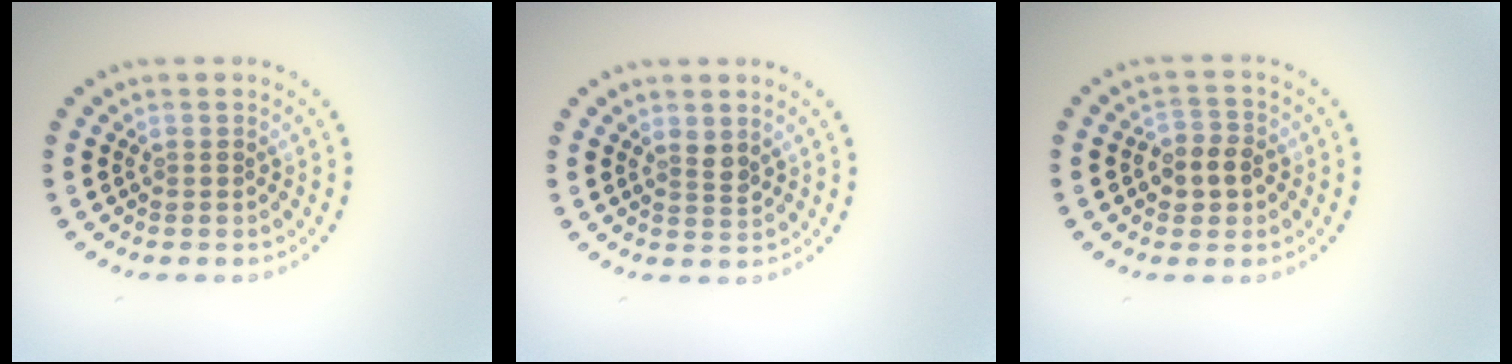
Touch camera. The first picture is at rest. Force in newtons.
{"total": 1.4, "press": 1.1, "slide": 0.8}
{"total": 2.8, "press": 2.7, "slide": 0.7}